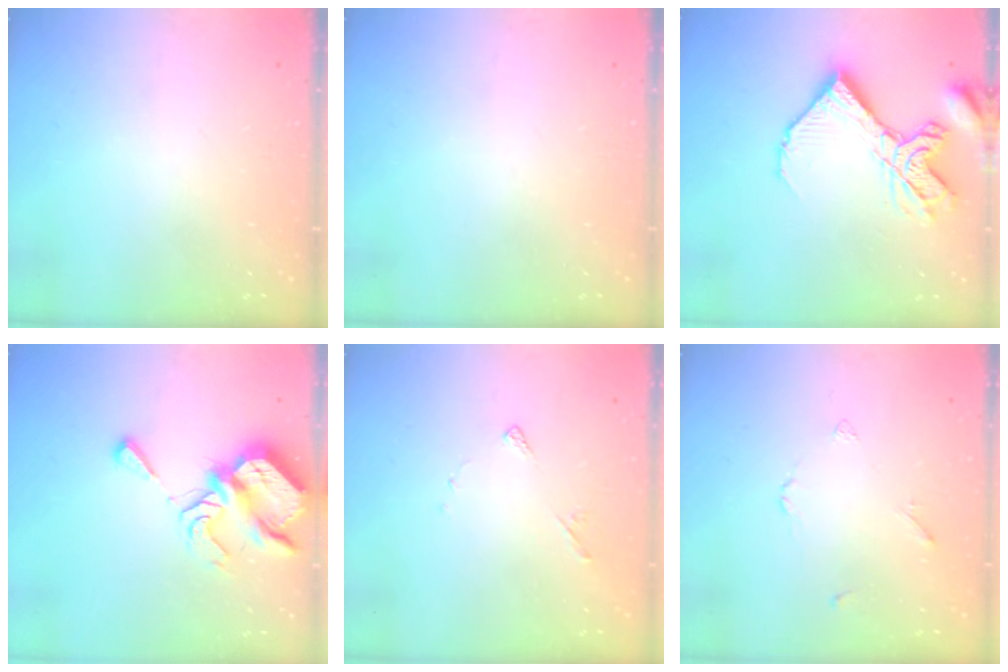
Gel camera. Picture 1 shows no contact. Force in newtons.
{"total": 0.0}
{"total": 14.4, "press": 14.3, "slide": 1.7}
{"total": 9.0, "press": 8.9, "slide": 1.1}
{"total": 4.8, "press": 4.8, "slide": 0.6}
{"total": 2.2, "press": 2.2, "slide": 0.5}